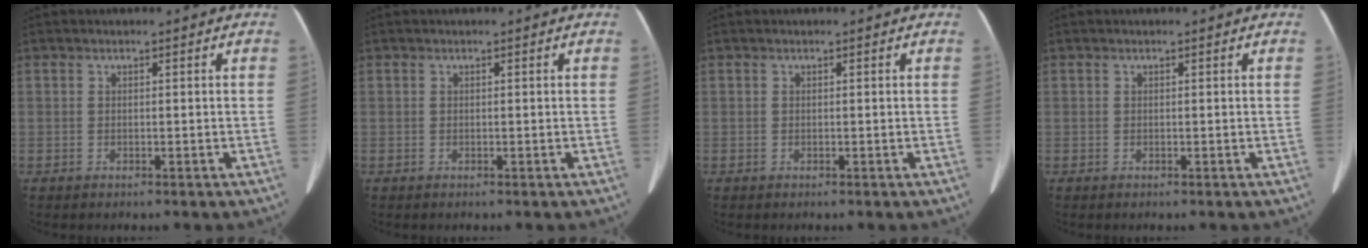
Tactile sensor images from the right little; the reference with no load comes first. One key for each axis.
{"total": 0.0}
{"total": 0.0}
{"total": 0.0}